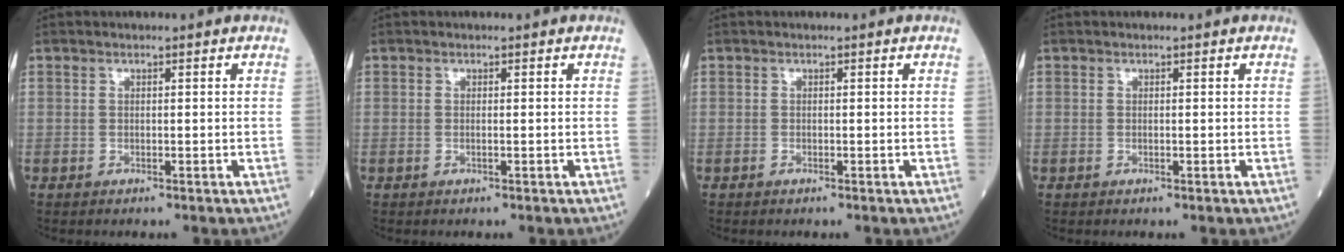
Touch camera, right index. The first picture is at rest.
{"total": 0.0}
{"total": 0.0}
{"total": 0.0}